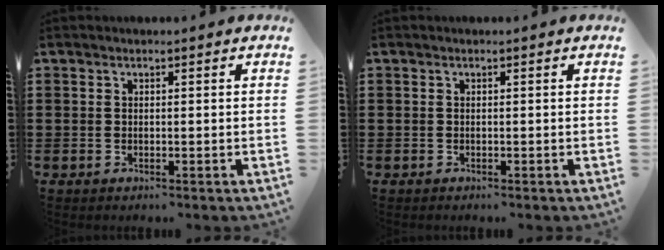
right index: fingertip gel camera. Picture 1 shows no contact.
{"total": 0.0}